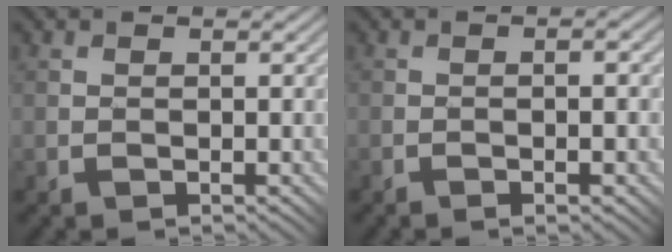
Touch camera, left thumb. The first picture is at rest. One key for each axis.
{"total": 4.4, "fx": -1.5, "fy": 0.8, "fz": 4.0, "tx": -0.050, "ty": 0.002, "tz": -0.015}